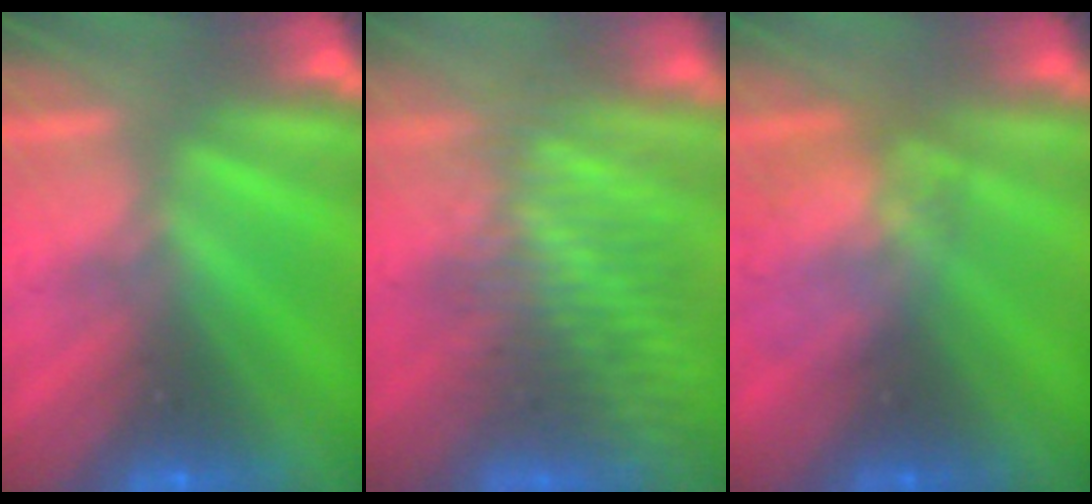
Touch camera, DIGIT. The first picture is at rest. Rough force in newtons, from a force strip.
{"total": 3.2}
{"total": 3.4}